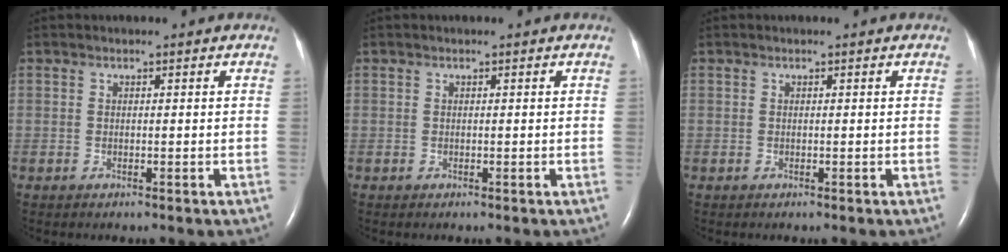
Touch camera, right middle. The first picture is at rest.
{"total": 0.0}
{"total": 0.0}